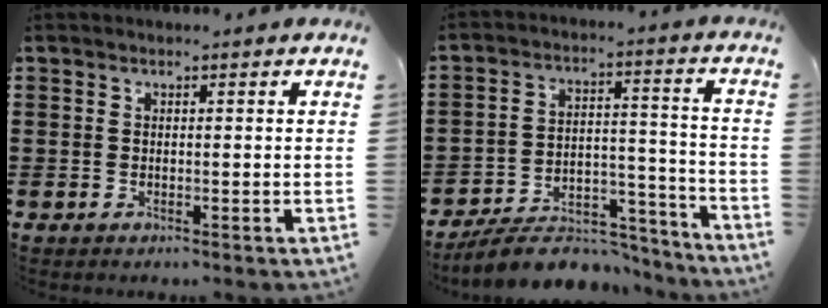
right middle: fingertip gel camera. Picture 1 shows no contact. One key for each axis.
{"total": 8.3, "fx": -7.4, "fy": 2.4, "fz": 2.9, "tx": -0.042, "ty": 0.029, "tz": -0.137}